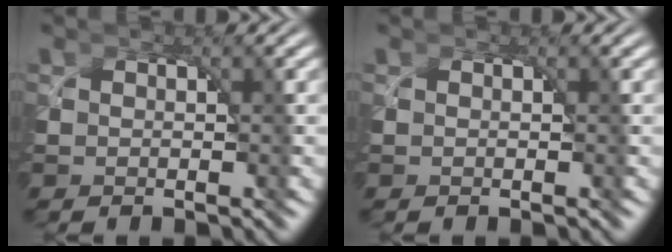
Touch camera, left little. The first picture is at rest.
{"total": 0.0}